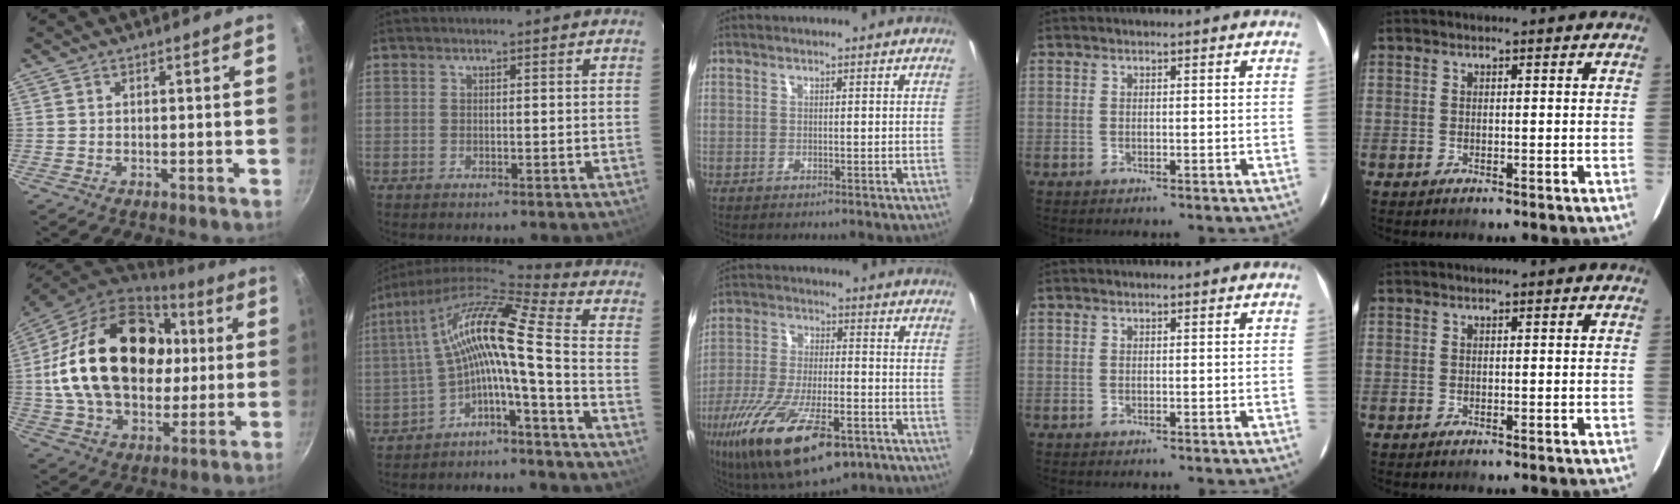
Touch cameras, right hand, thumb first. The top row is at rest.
{"thumb": {"total": 30.6, "force": [4.4, 21.0, 21.8], "torque": [-0.373, 0.022, 0.082]}, "index": {"total": 12.5, "force": [-2.1, 0.7, 12.3], "torque": [-0.232, 0.017, -0.047]}, "middle": {"total": 23.1, "force": [-12.4, 8.7, 17.4], "torque": [-0.348, -0.058, -0.202]}}